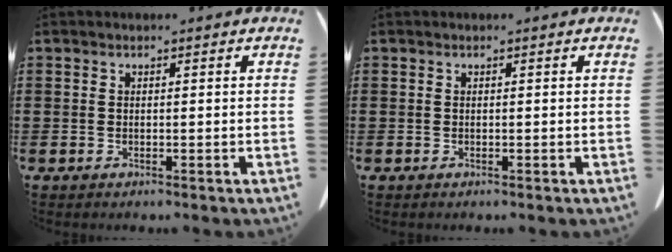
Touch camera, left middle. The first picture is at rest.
{"total": 0.0}